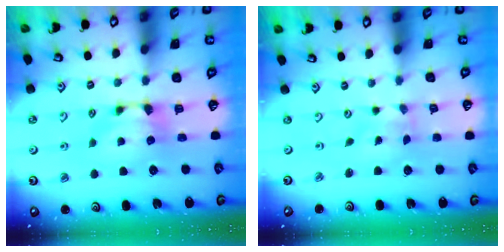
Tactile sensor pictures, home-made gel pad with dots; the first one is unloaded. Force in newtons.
{"total": 4.1, "press": 4.1, "slide": 0.7}